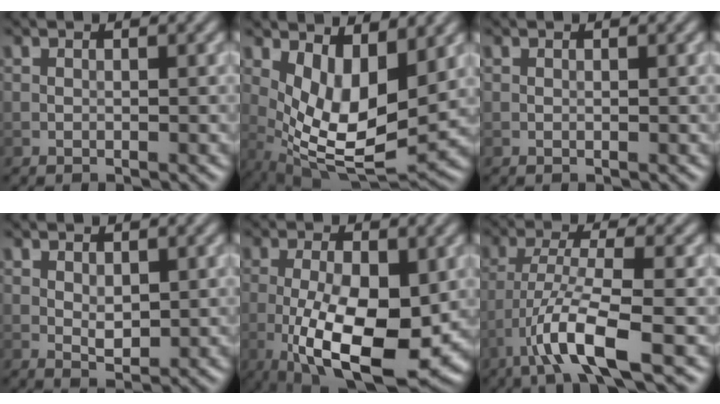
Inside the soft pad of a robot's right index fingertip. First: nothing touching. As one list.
[{"total": 7.8, "force": [1.5, 3.5, 6.8], "torque": [-0.133, -0.023, 0.034]}, {"total": 0.0}, {"total": 1.6, "force": [0.5, 0.9, 1.2], "torque": [-0.023, -0.006, 0.015]}, {"total": 11.6, "force": [-2.7, 4.3, 10.4], "torque": [-0.183, -0.017, -0.041]}, {"total": 5.9, "force": [-3.3, 0.8, 4.9], "torque": [-0.092, 0.001, -0.071]}]